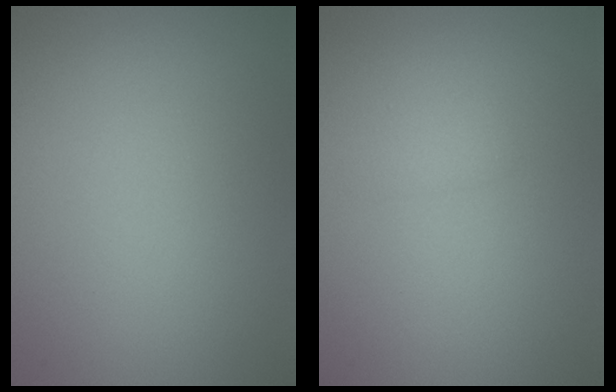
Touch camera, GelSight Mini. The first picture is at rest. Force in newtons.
{"total": 0.9, "press": 0.9, "slide": 0.1}